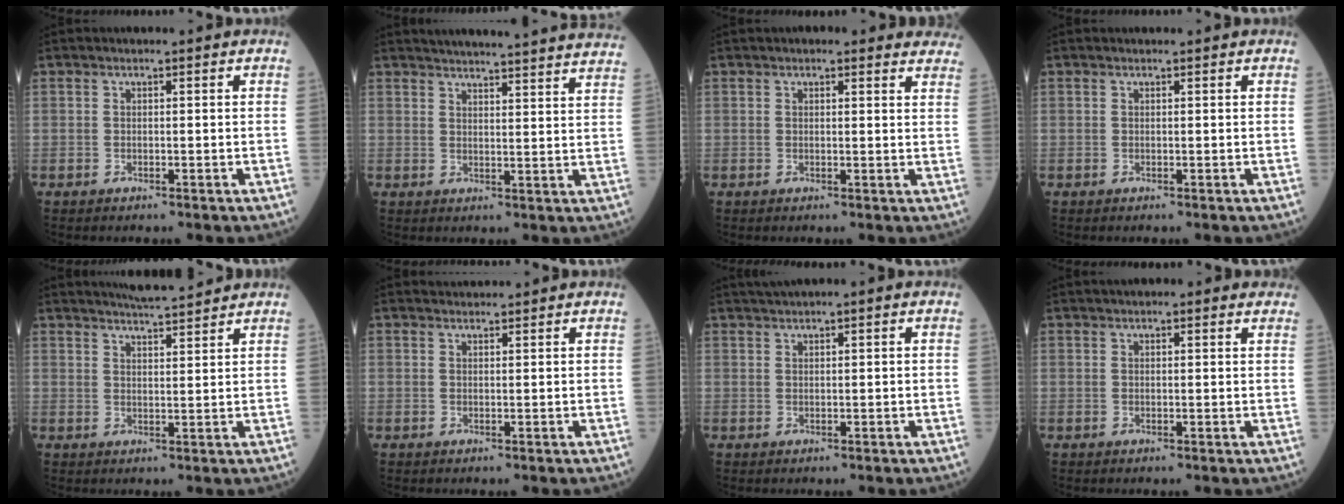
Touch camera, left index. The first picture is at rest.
{"total": 25.5, "force": [24.2, 0.7, 8.0], "torque": [-0.113, -0.040, 0.286]}
{"total": 9.2, "force": [8.4, 2.0, 3.1], "torque": [-0.010, 0.003, 0.071]}
{"total": 0.8, "force": [0.8, 0.0, 0.2], "torque": [-0.009, 0.011, 0.013]}
{"total": 6.5, "force": [6.1, 0.0, 2.2], "torque": [-0.044, 0.011, 0.094]}
{"total": 1.1, "force": [1.0, -0.1, -0.2], "torque": [-0.007, 0.011, 0.024]}
{"total": 2.2, "force": [1.5, -0.1, 1.7], "torque": [-0.035, 0.017, 0.030]}
{"total": 4.8, "force": [3.8, 1.1, 2.8], "torque": [-0.034, 0.027, 0.045]}